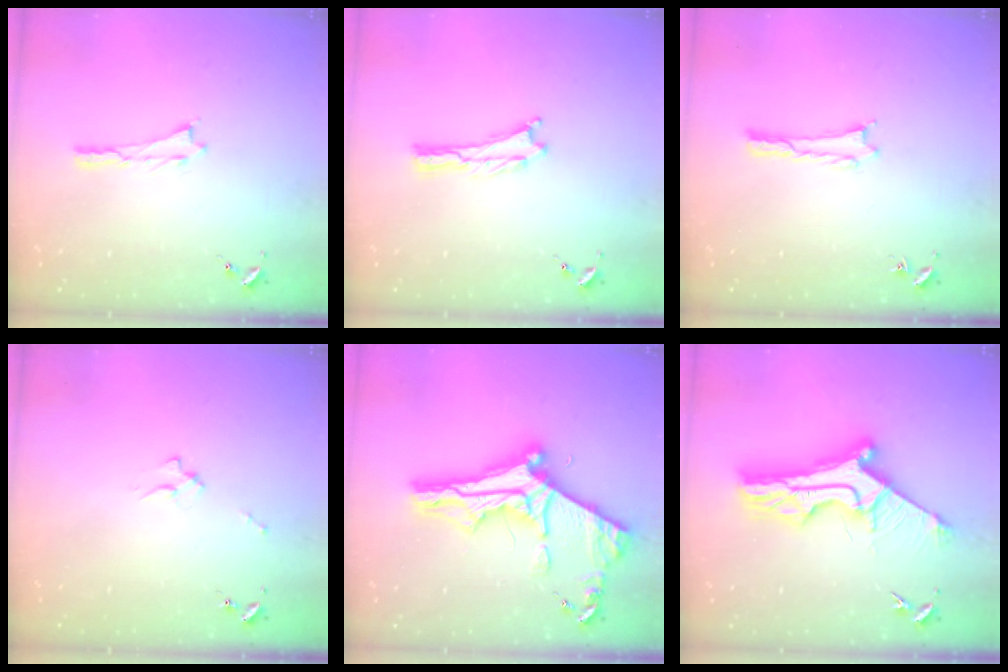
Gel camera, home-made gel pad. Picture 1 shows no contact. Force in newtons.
{"total": 0.0}
{"total": 0.0}
{"total": 1.7, "press": 1.6, "slide": 0.2}
{"total": 10.6, "press": 10.5, "slide": 1.3}
{"total": 12.7, "press": 12.6, "slide": 1.1}